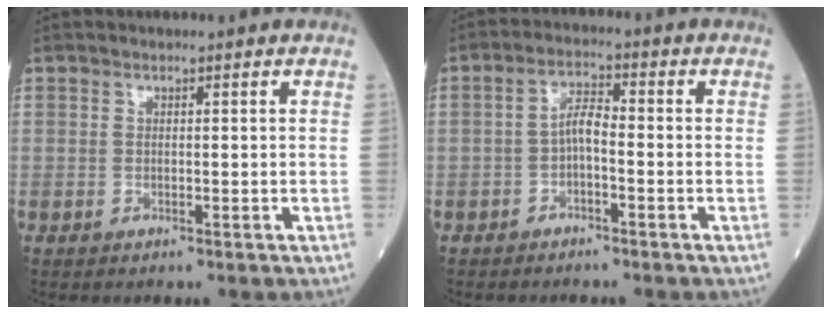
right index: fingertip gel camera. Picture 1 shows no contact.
{"total": 3.5, "force": [-1.1, 1.1, 3.1], "torque": [-0.057, 0.010, -0.022]}